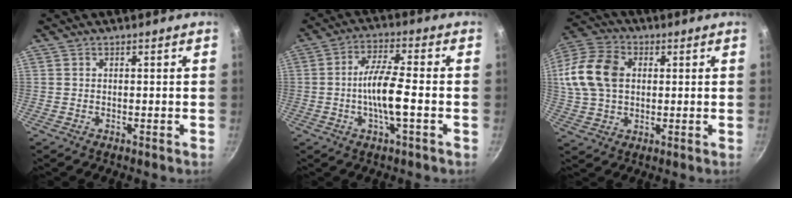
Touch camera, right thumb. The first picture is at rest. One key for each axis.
{"total": 8.9, "fx": -1.7, "fy": 1.8, "fz": 8.5, "tx": -0.163, "ty": 0.022, "tz": -0.036}
{"total": 16.5, "fx": 2.7, "fy": 11.9, "fz": 11.1, "tx": -0.221, "ty": 0.022, "tz": 0.041}